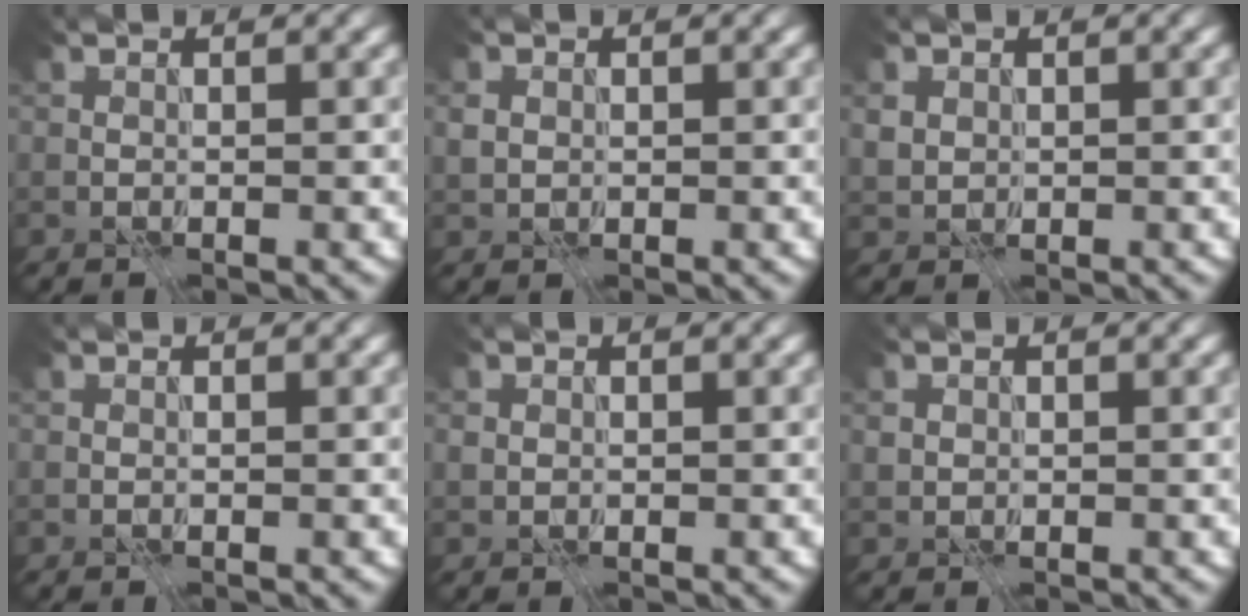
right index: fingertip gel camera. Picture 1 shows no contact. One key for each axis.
{"total": 1.4, "fx": -0.1, "fy": 1.3, "fz": 0.6, "tx": -0.018, "ty": -0.003, "tz": -0.001}
{"total": 1.5, "fx": 0.2, "fy": 1.4, "fz": 0.5, "tx": -0.019, "ty": -0.004, "tz": 0.008}
{"total": 0.0}
{"total": 0.7, "fx": 0.0, "fy": 0.7, "fz": 0.2, "tx": -0.007, "ty": -0.003, "tz": 0.000}
{"total": 0.8, "fx": 0.0, "fy": 0.8, "fz": 0.1, "tx": -0.007, "ty": -0.004, "tz": 0.002}